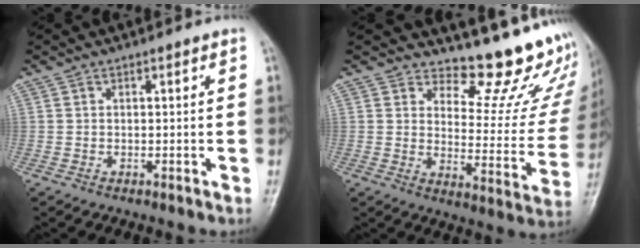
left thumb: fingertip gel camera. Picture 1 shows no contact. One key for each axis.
{"total": 15.6, "fx": 14.0, "fy": 4.5, "fz": 5.4, "tx": -0.021, "ty": -0.153, "tz": 0.163}